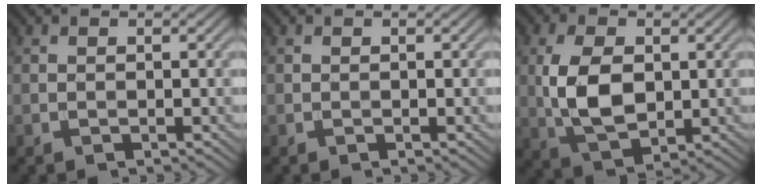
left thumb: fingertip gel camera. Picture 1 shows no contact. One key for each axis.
{"total": 0.0}
{"total": 7.8, "fx": 0.5, "fy": 4.7, "fz": 6.2, "tx": -0.144, "ty": -0.001, "tz": 0.010}